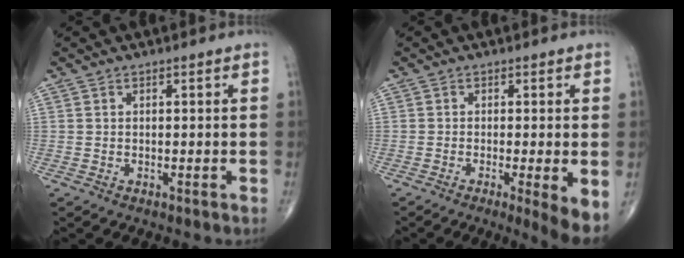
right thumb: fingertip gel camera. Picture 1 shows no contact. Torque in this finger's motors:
{"motor_torque": [0.25, 0.40, -0.02, -0.47, 0.03]}